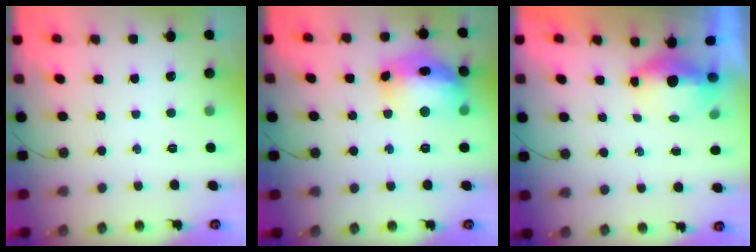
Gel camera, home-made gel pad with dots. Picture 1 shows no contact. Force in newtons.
{"total": 16.9, "press": 16.8, "slide": 1.3}
{"total": 5.0, "press": 4.7, "slide": 1.6}